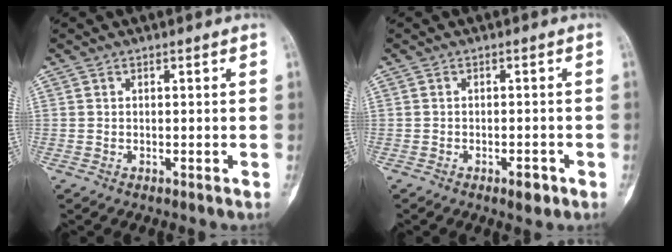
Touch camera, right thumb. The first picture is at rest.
{"total": 2.6, "force": [-1.4, 1.2, 1.8], "torque": [-0.021, 0.004, -0.017]}